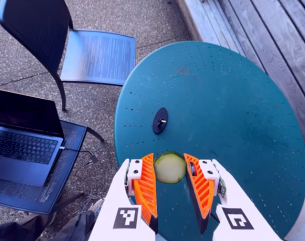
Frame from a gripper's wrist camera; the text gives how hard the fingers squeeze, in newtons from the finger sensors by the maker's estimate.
{"total": 10.2, "left": 10.6, "right": 9.9}